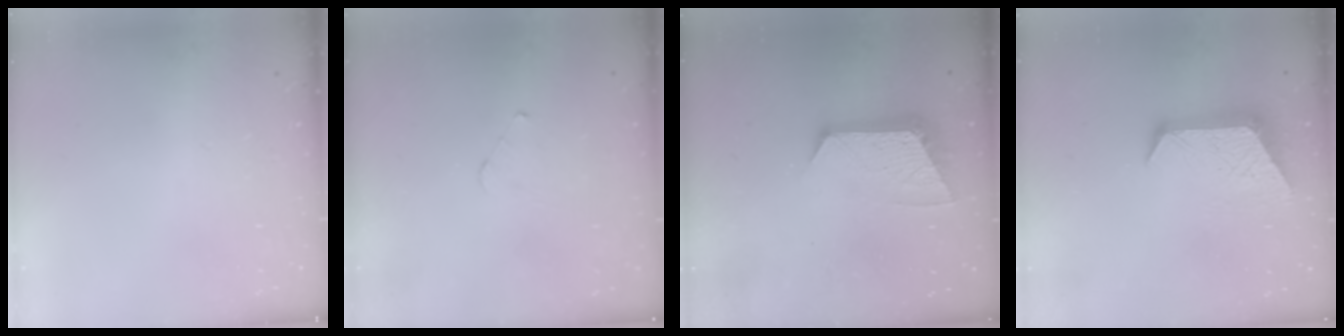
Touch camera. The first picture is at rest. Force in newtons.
{"total": 3.2, "press": 3.1, "slide": 0.3}
{"total": 10.2, "press": 10.1, "slide": 0.5}
{"total": 10.4, "press": 10.4, "slide": 0.3}